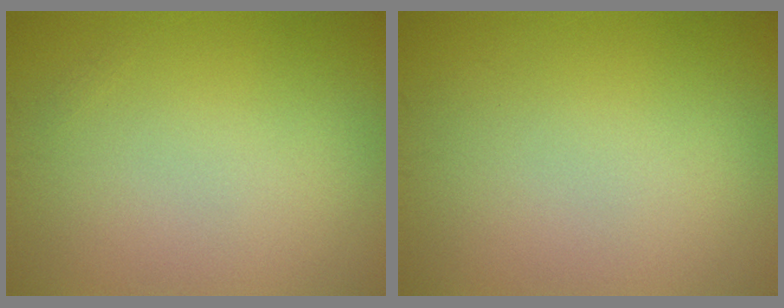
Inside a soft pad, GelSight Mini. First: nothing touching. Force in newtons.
{"total": 0.0}